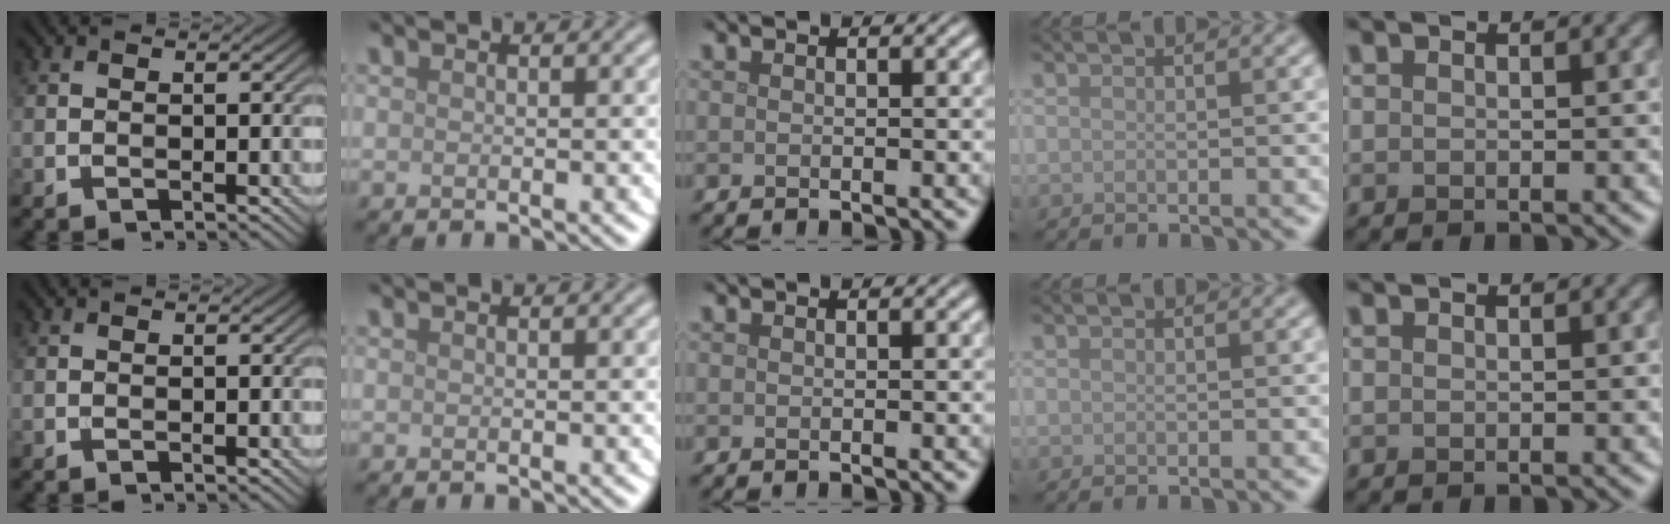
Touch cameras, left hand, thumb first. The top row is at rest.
{}